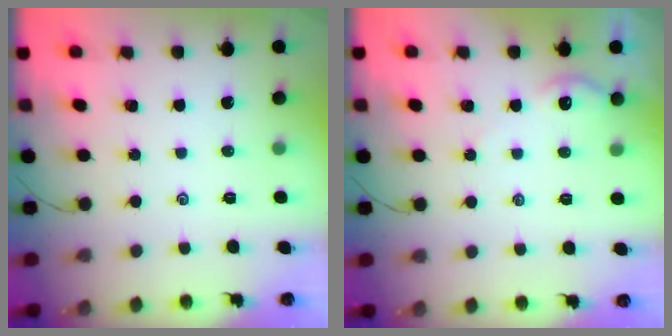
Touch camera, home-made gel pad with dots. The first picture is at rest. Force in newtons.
{"total": 2.8, "press": 2.8, "slide": 0.3}